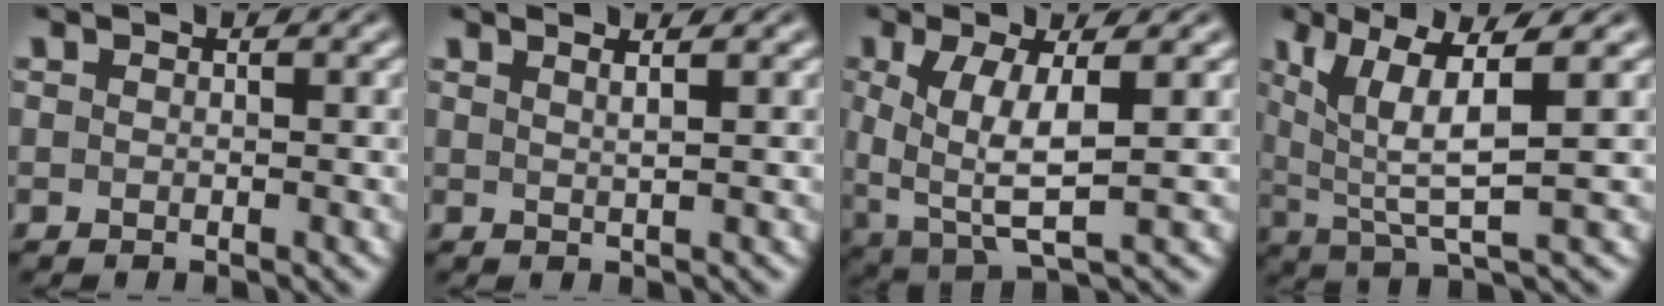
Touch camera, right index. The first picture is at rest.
{"total": 1.9, "force": [1.1, -1.1, 1.1], "torque": [-0.009, -0.002, 0.026]}
{"total": 5.6, "force": [-0.1, 2.7, 4.9], "torque": [-0.104, -0.038, 0.023]}
{"total": 8.0, "force": [2.2, 3.7, 6.8], "torque": [-0.122, -0.010, 0.047]}